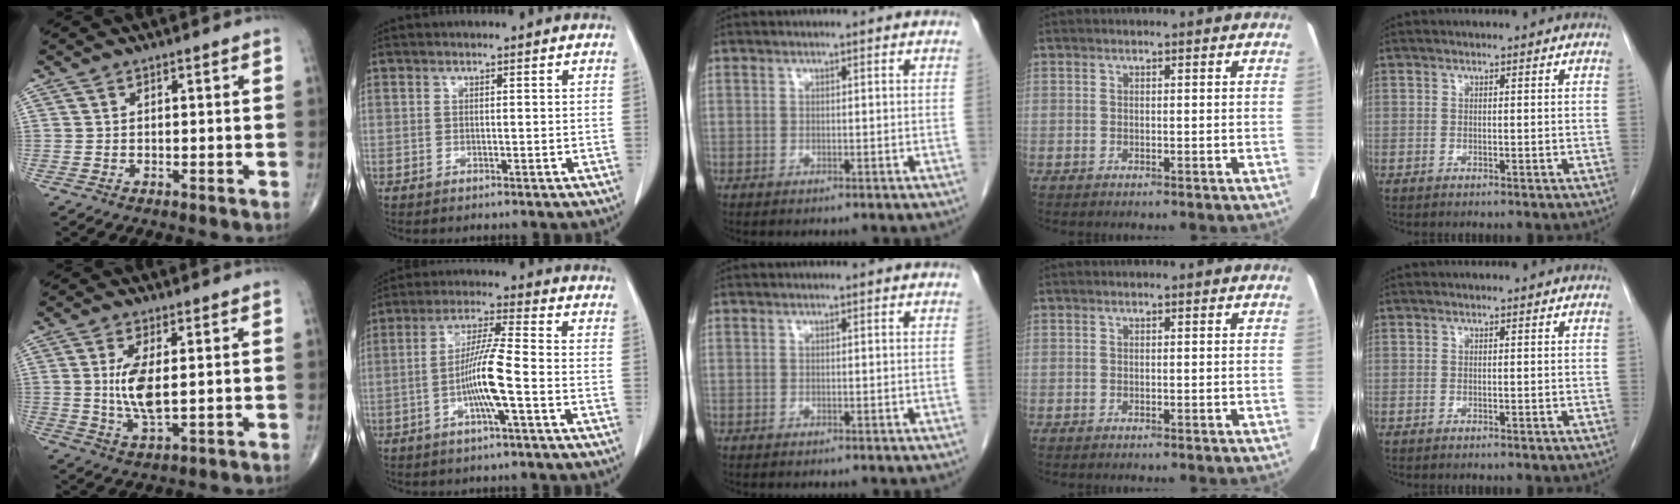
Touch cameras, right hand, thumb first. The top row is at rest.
{"thumb": {"total": 7.6, "force": [0.8, 2.8, 7.1], "torque": [-0.144, -0.018, 0.019]}, "index": {"total": 8.3, "force": [-2.2, -0.2, 8.0], "torque": [-0.156, 0.005, -0.042]}}